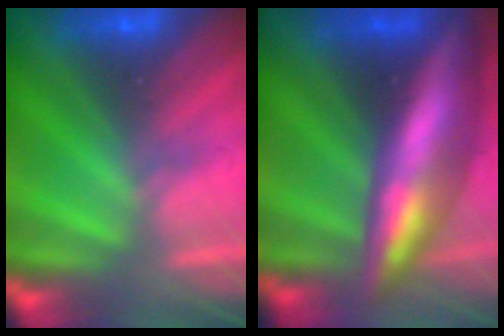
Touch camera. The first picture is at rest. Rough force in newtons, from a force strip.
{"total": 13.7}